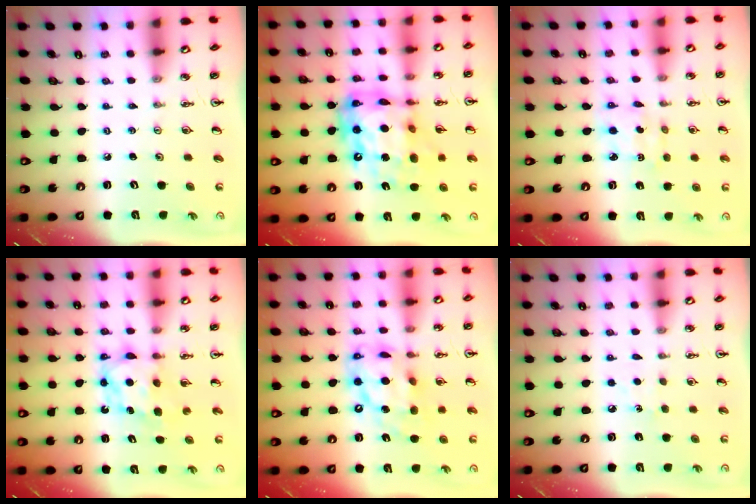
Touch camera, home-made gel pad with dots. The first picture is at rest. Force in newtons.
{"total": 19.1, "press": 19.0, "slide": 2.0}
{"total": 3.6, "press": 3.6, "slide": 0.1}
{"total": 6.6, "press": 6.6, "slide": 0.3}
{"total": 15.2, "press": 15.1, "slide": 1.4}
{"total": 6.2, "press": 6.1, "slide": 0.7}